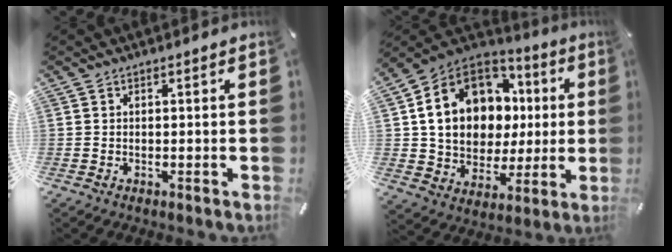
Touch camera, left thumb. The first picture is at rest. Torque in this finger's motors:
{"motor_torque": [2.38, 2.38, 1.62, -1.15, 0.56]}